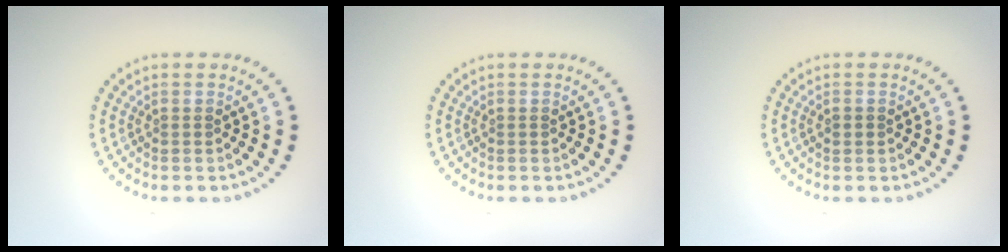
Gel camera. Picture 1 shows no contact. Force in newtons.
{"total": 0.0}
{"total": 1.0, "press": 1.0, "slide": 0.0}